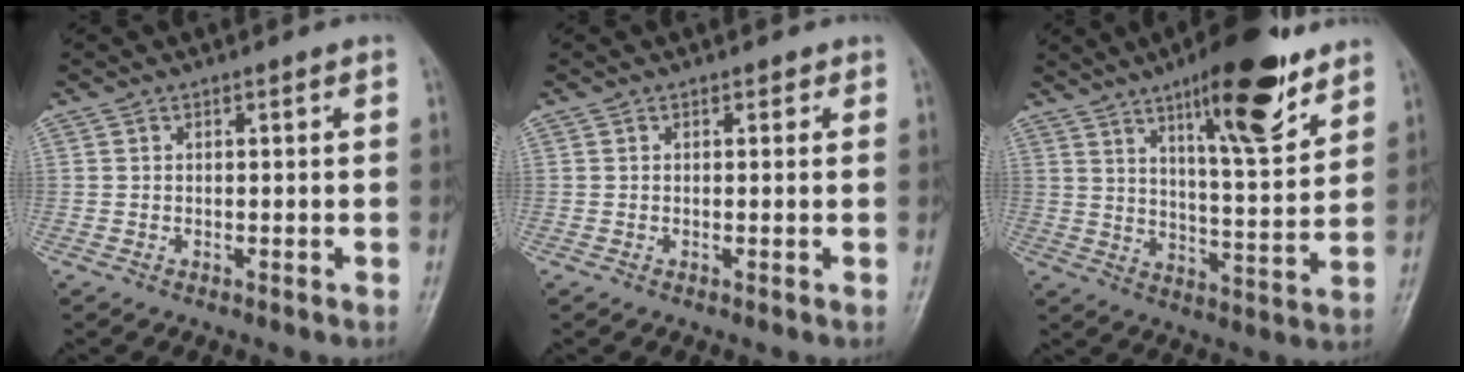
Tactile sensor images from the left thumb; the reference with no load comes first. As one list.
[{"total": 0.7, "force": [0.4, 0.6, 0.2], "torque": [0.005, -0.001, 0.001]}, {"total": 17.5, "force": [10.7, 4.4, 13.1], "torque": [-0.170, -0.060, 0.168]}]